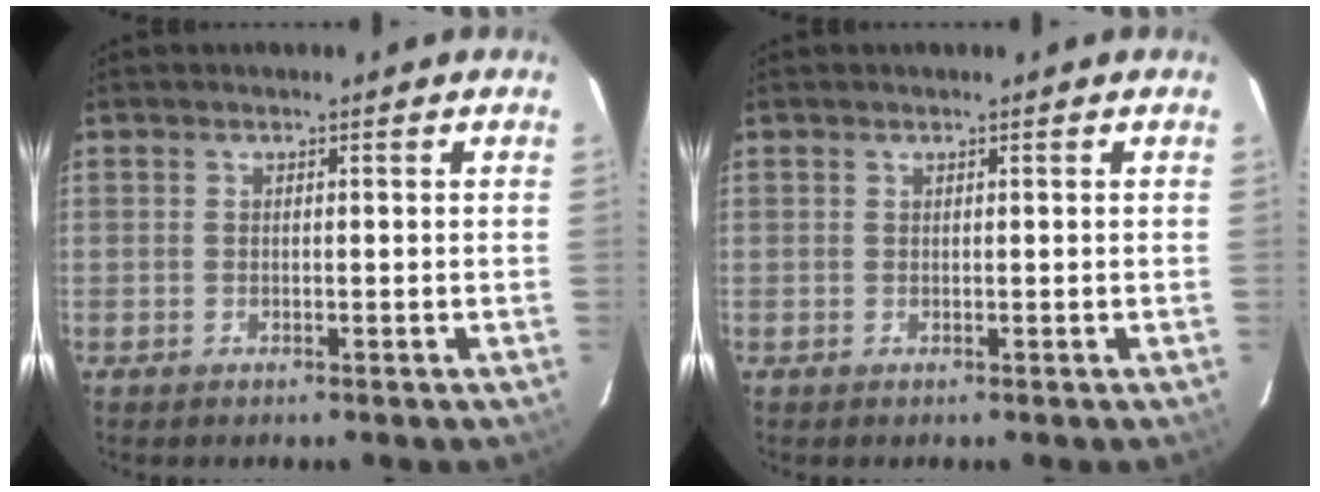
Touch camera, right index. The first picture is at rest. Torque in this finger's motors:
{"motor_torque": [0.04, -0.01, 0.01, 0.01]}